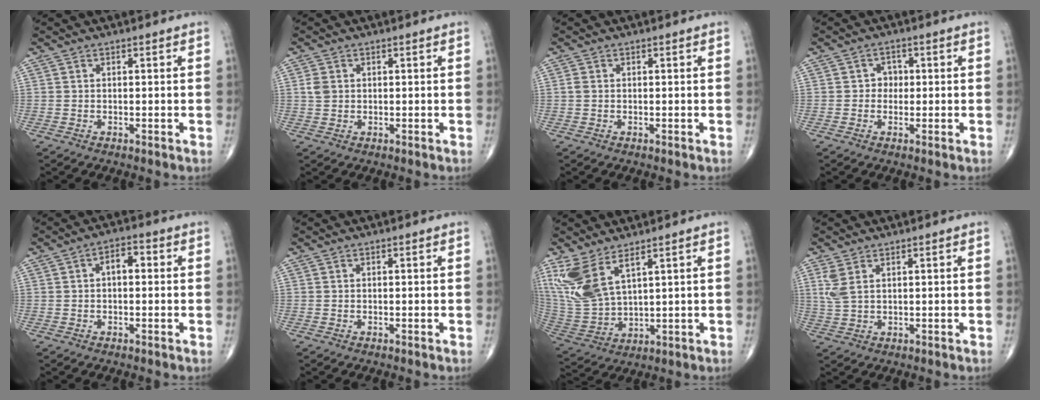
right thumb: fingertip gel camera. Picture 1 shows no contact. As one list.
[{"total": 2.2, "force": [0.4, 1.8, 1.2], "torque": [-0.021, 0.002, 0.010]}, {"total": 0.7, "force": [0.0, 0.6, 0.5], "torque": [-0.011, 0.000, -0.001]}, {"total": 2.3, "force": [0.0, 2.1, 1.0], "torque": [0.006, 0.007, -0.008]}, {"total": 4.1, "force": [0.4, 2.3, 3.4], "torque": [-0.042, 0.014, -0.001]}, {"total": 0.0}, {"total": 11.5, "force": [6.7, 4.6, 8.2], "torque": [-0.187, -0.030, 0.158]}, {"total": 3.6, "force": [1.6, 1.6, 2.8], "torque": [-0.070, 0.003, 0.042]}]